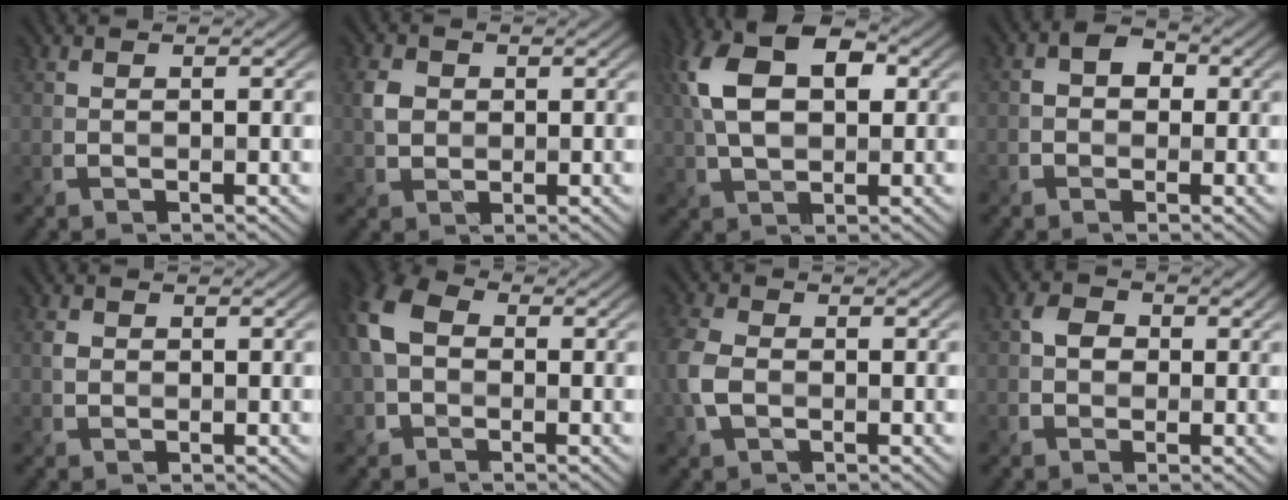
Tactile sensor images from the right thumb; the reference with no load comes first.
{"total": 2.7, "force": [0.3, 2.4, 1.2], "torque": [-0.030, 0.000, 0.002]}
{"total": 11.3, "force": [2.6, 6.8, 8.7], "torque": [-0.193, 0.020, 0.035]}
{"total": 3.2, "force": [-0.1, 2.7, 1.6], "torque": [-0.018, 0.008, -0.019]}
{"total": 1.0, "force": [0.0, 0.9, 0.3], "torque": [-0.007, -0.002, -0.004]}
{"total": 7.9, "force": [0.3, 5.8, 5.4], "torque": [-0.144, 0.012, -0.010]}
{"total": 5.0, "force": [-1.1, 3.5, 3.4], "torque": [-0.096, -0.004, -0.030]}
{"total": 2.2, "force": [-0.1, 2.0, 1.0], "torque": [-0.016, 0.003, -0.012]}